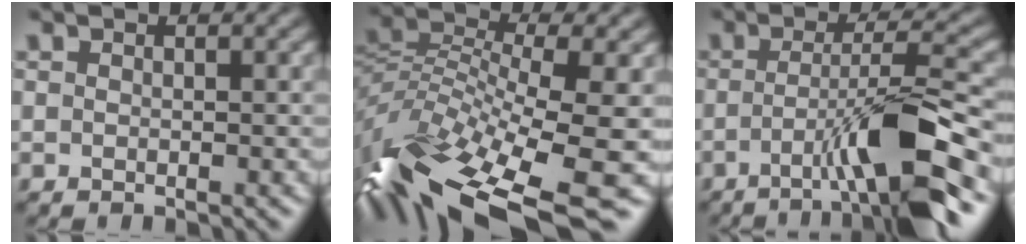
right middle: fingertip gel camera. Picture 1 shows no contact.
{"total": 14.0, "force": [-8.1, 5.1, 10.1], "torque": [-0.226, -0.003, -0.142]}
{"total": 8.9, "force": [-3.3, 1.4, 8.1], "torque": [-0.119, 0.007, -0.061]}